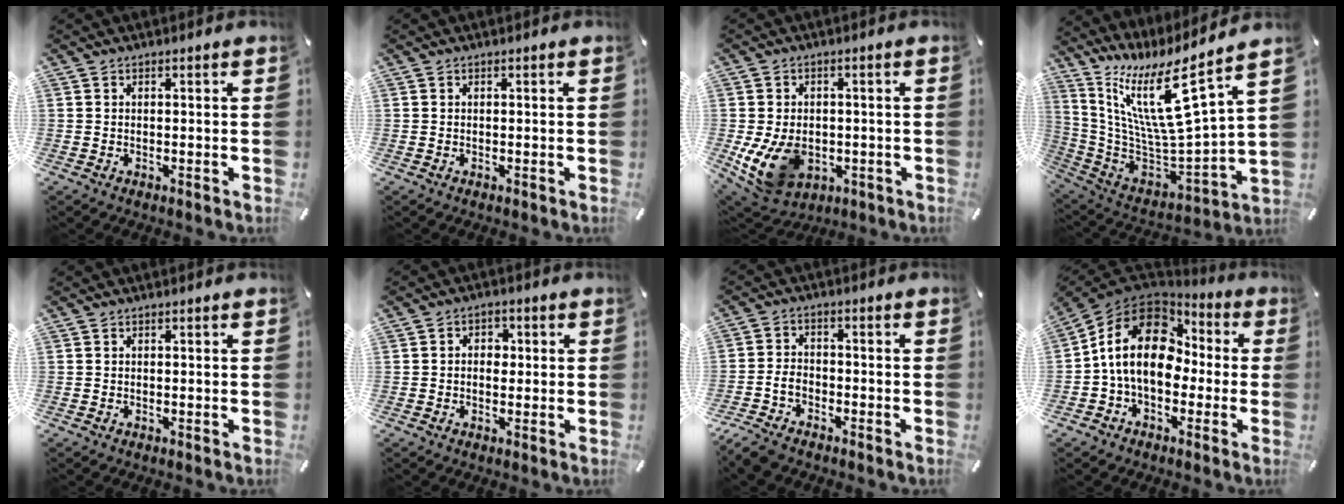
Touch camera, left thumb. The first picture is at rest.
{"total": 0.0}
{"total": 11.8, "force": [-2.8, 8.9, 7.1], "torque": [-0.143, 0.003, -0.047]}
{"total": 18.1, "force": [10.5, 4.1, 14.1], "torque": [-0.276, -0.098, 0.167]}
{"total": 0.0}
{"total": 3.4, "force": [-0.4, 2.8, 1.9], "torque": [-0.024, 0.004, -0.014]}
{"total": 5.2, "force": [-3.3, 3.2, 2.4], "torque": [-0.059, 0.015, -0.067]}
{"total": 16.6, "force": [-0.1, 12.4, 11.1], "torque": [-0.237, 0.027, -0.006]}